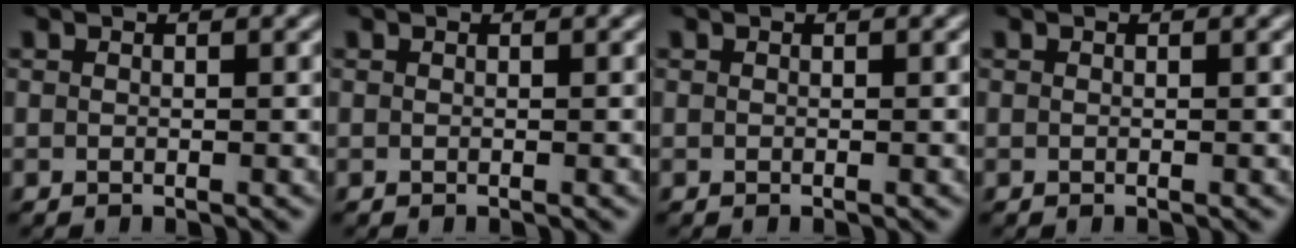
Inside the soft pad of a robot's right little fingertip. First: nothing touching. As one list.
[{"total": 0.0}, {"total": 0.0}, {"total": 0.0}]